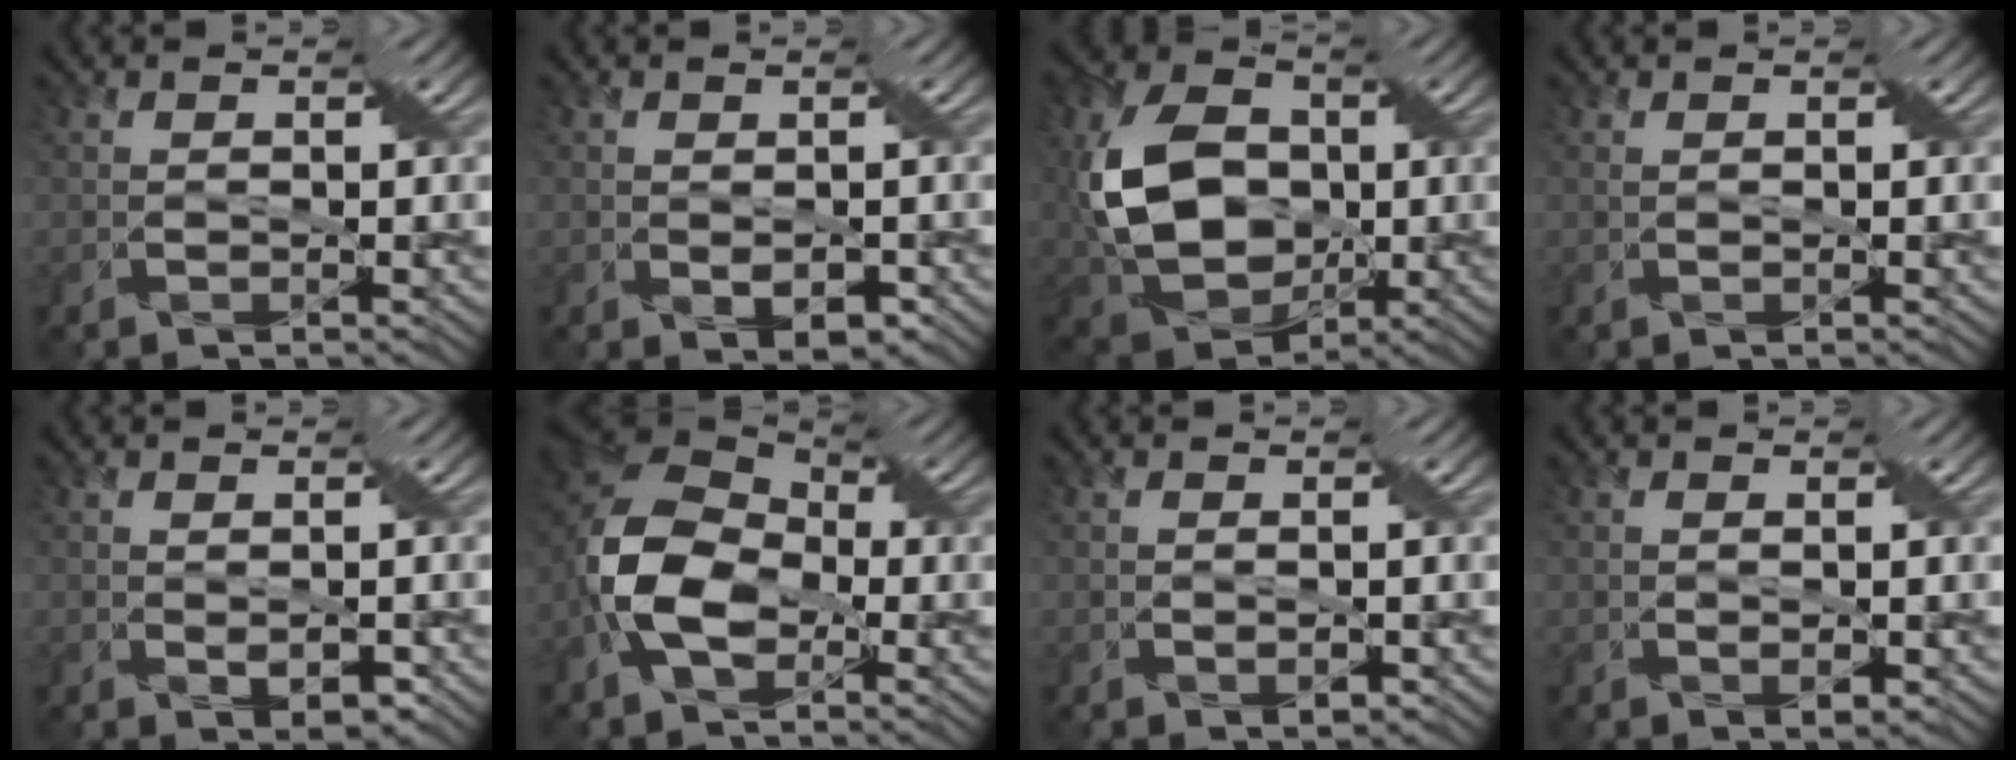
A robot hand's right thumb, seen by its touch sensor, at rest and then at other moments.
{"total": 2.6, "force": [-0.3, 1.6, 2.0], "torque": [-0.038, -0.012, 0.005]}
{"total": 13.0, "force": [-0.1, 9.3, 9.1], "torque": [-0.227, 0.000, -0.001]}
{"total": 0.0}
{"total": 2.3, "force": [-0.3, 1.1, 1.9], "torque": [-0.038, -0.013, 0.003]}
{"total": 10.9, "force": [-3.2, 6.8, 7.9], "torque": [-0.209, -0.010, -0.068]}
{"total": 1.1, "force": [-0.5, 0.5, 0.8], "torque": [-0.011, -0.006, -0.005]}
{"total": 1.4, "force": [-0.2, 0.4, 1.3], "torque": [-0.023, -0.007, 0.002]}